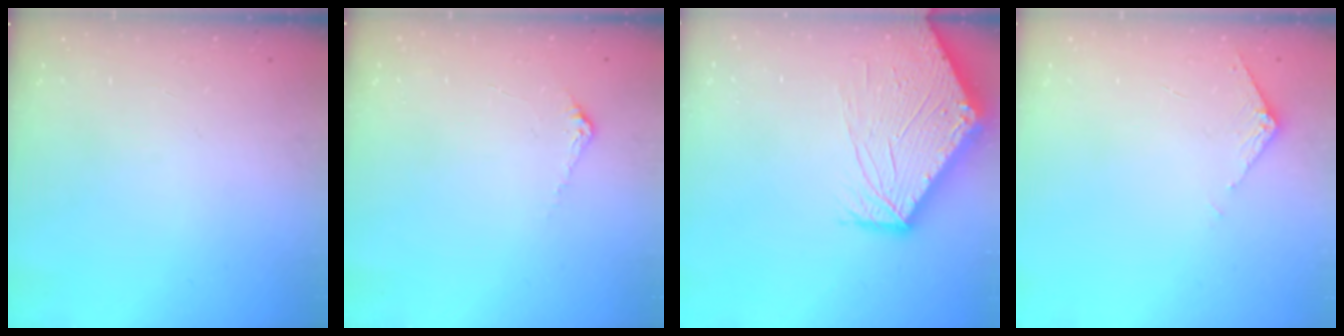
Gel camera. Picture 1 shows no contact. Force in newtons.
{"total": 4.8, "press": 4.8, "slide": 0.4}
{"total": 11.1, "press": 11.0, "slide": 1.3}
{"total": 5.9, "press": 5.8, "slide": 0.7}